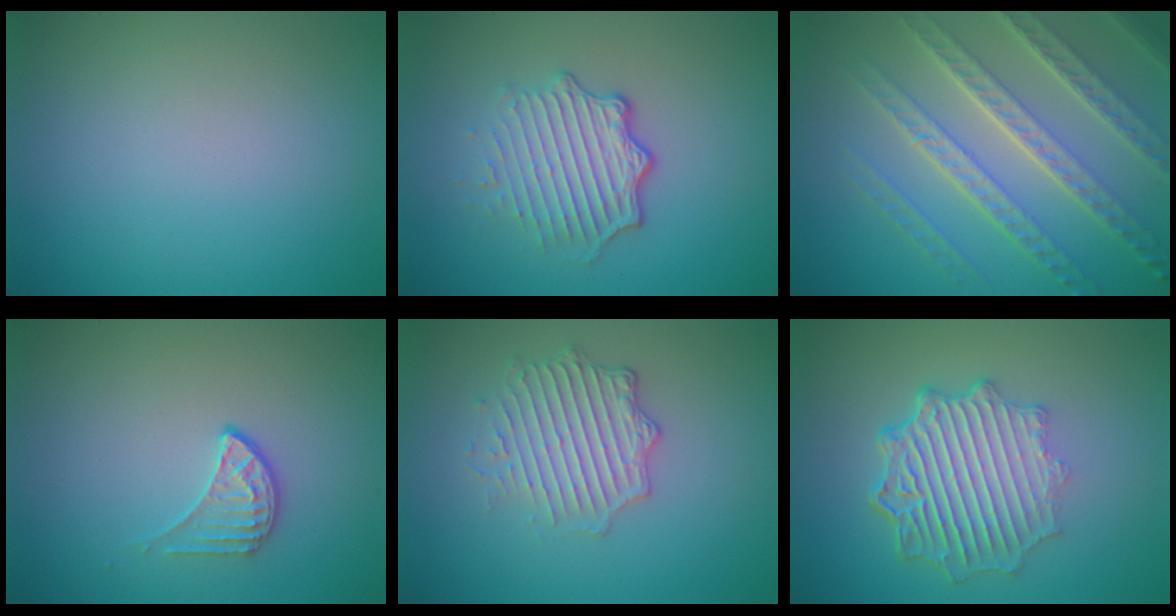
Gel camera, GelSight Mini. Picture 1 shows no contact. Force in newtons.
{"total": 4.9, "press": 3.2, "slide": 3.7}
{"total": 7.8, "press": 5.4, "slide": 5.6}
{"total": 1.9, "press": 1.3, "slide": 1.3}
{"total": 3.7, "press": 3.2, "slide": 1.8}
{"total": 7.3, "press": 5.2, "slide": 5.1}